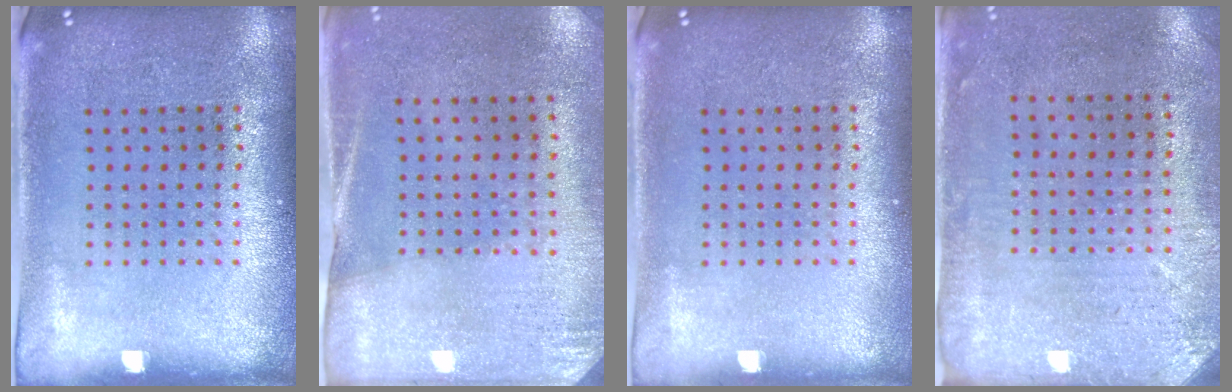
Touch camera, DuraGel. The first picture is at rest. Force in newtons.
{"total": 2.6, "press": 2.2, "slide": 1.3}
{"total": 0.0}
{"total": 3.0, "press": 2.4, "slide": 1.8}